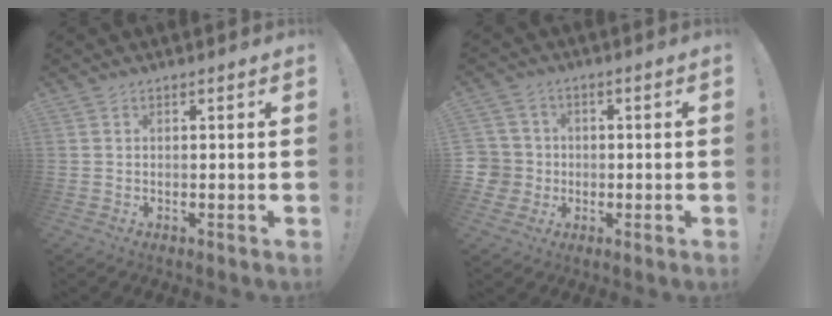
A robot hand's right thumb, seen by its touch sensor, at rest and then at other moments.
{"total": 6.5, "force": [-0.4, 6.4, 1.0], "torque": [-0.033, 0.011, -0.002]}